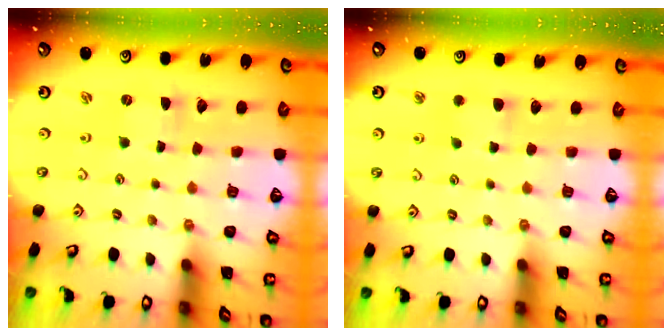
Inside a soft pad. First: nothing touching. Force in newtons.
{"total": 4.8, "press": 4.8, "slide": 0.5}